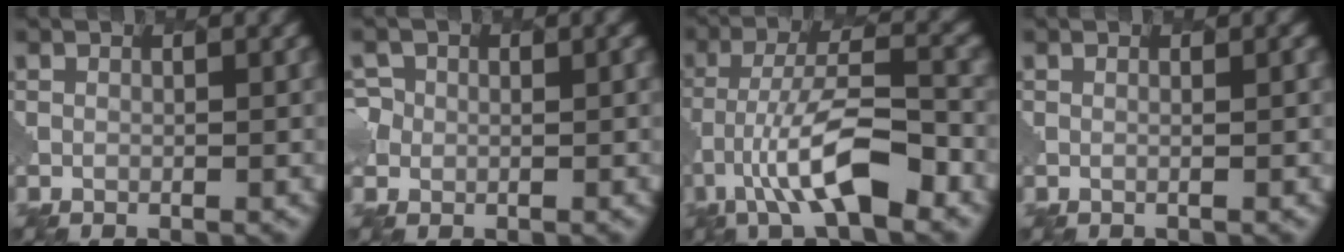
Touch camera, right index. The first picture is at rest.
{"total": 3.8, "force": [0.0, 3.6, 1.0], "torque": [-0.003, 0.028, -0.029]}
{"total": 5.7, "force": [-4.1, 0.4, 4.0], "torque": [-0.100, 0.026, -0.102]}
{"total": 1.3, "force": [0.8, -0.9, -0.6], "torque": [0.023, 0.016, 0.000]}